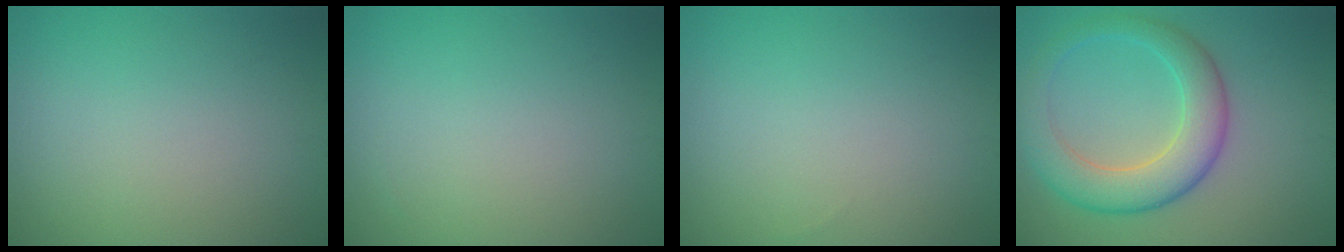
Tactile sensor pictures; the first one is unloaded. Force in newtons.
{"total": 0.0}
{"total": 0.0}
{"total": 5.9, "press": 5.9, "slide": 0.2}